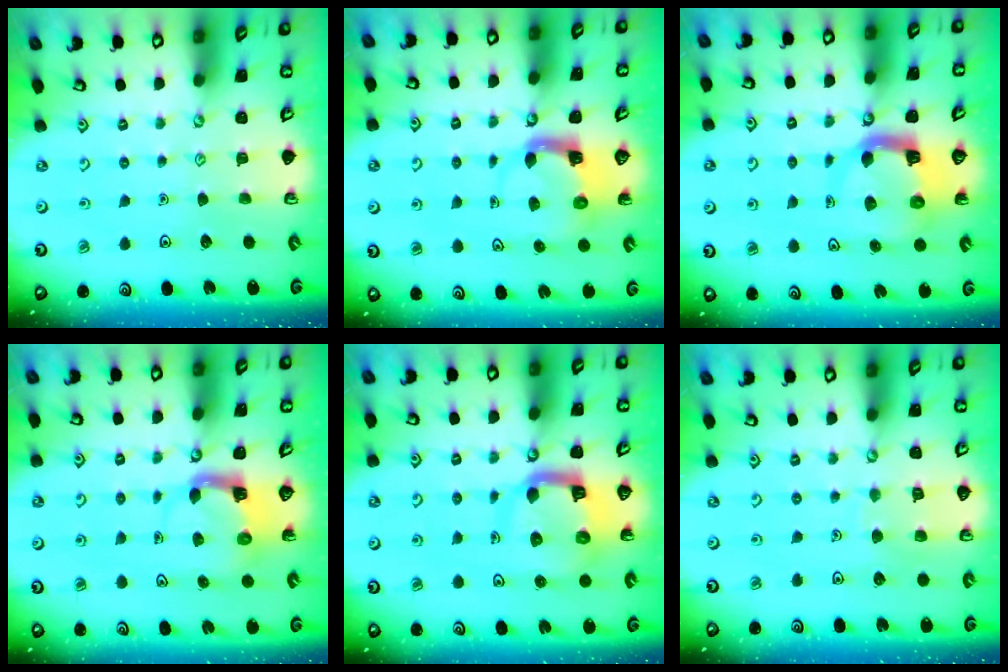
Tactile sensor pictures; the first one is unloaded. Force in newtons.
{"total": 3.8, "press": 3.7, "slide": 0.7}
{"total": 7.9, "press": 7.9, "slide": 1.1}
{"total": 4.0, "press": 3.9, "slide": 0.6}
{"total": 10.0, "press": 9.9, "slide": 1.2}
{"total": 7.0, "press": 7.0, "slide": 0.5}